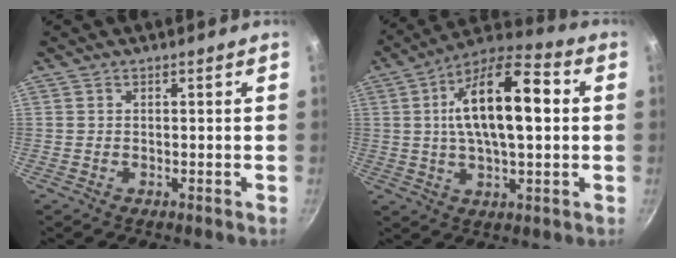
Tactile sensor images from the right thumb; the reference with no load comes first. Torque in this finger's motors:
{"motor_torque": [0.41, 4.30, 1.84, 0.59, 0.17]}